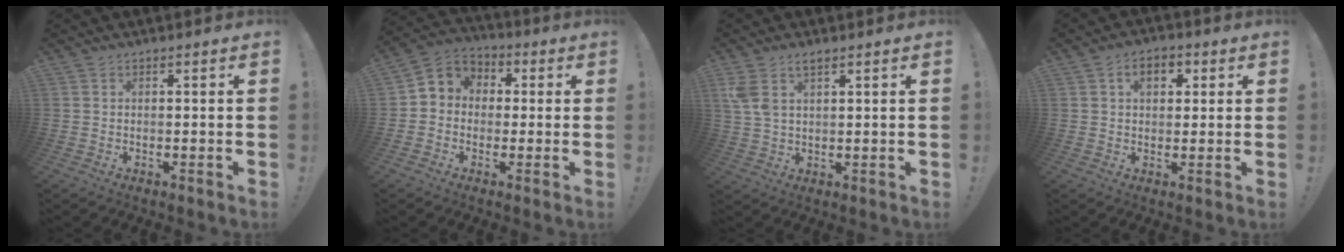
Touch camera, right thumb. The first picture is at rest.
{"total": 5.9, "force": [-1.1, 5.5, 1.8], "torque": [-0.021, 0.011, -0.015]}
{"total": 4.8, "force": [2.7, 2.2, 3.3], "torque": [-0.063, -0.008, 0.051]}
{"total": 5.7, "force": [1.8, 3.8, 3.8], "torque": [-0.049, 0.003, 0.028]}